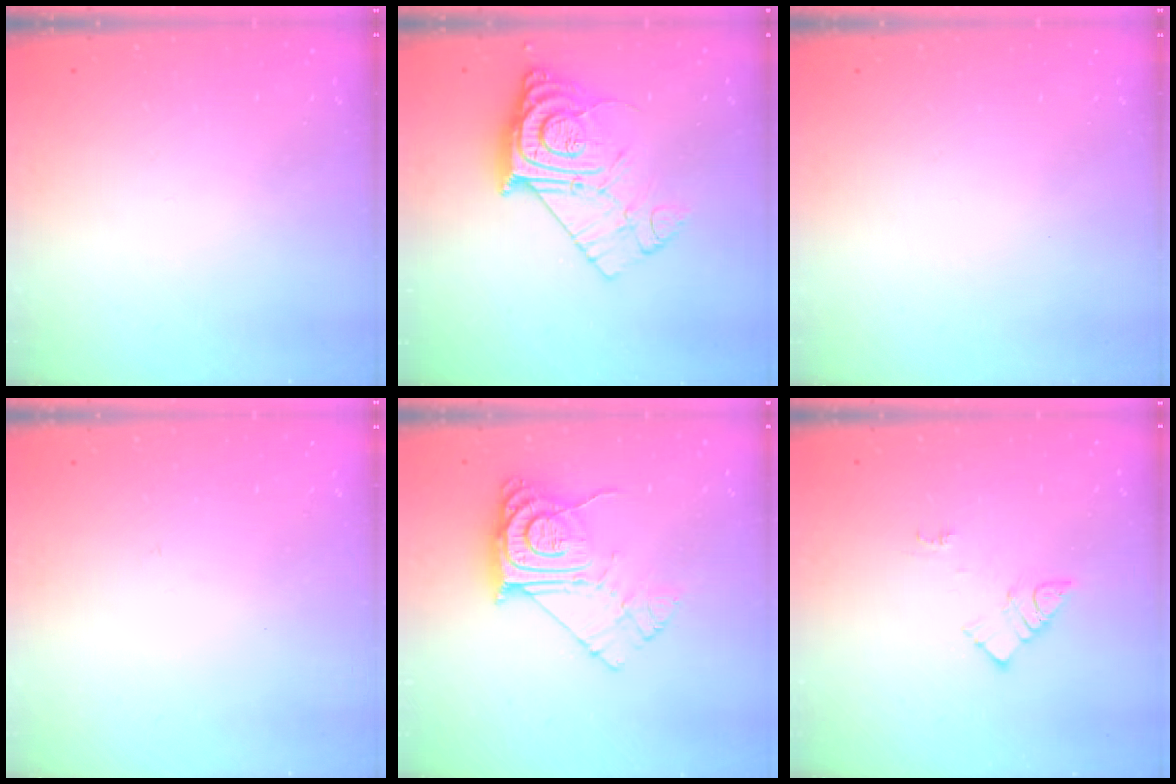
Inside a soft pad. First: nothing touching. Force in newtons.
{"total": 14.9, "press": 14.8, "slide": 1.0}
{"total": 1.6, "press": 1.6, "slide": 0.1}
{"total": 2.7, "press": 2.7, "slide": 0.3}
{"total": 15.1, "press": 15.0, "slide": 1.6}
{"total": 8.3, "press": 8.2, "slide": 0.5}